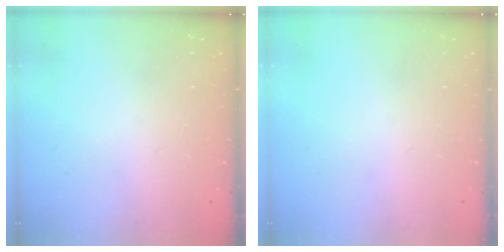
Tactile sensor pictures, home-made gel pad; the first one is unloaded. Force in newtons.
{"total": 0.0}